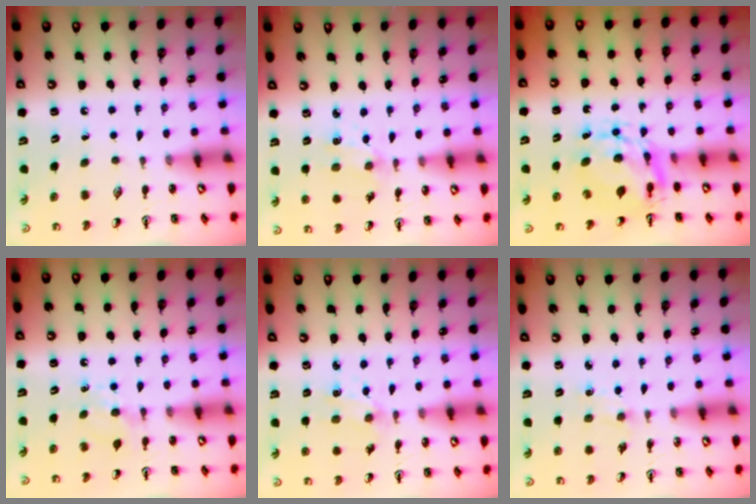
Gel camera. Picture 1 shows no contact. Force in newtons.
{"total": 1.7, "press": 1.6, "slide": 0.5}
{"total": 8.1, "press": 8.1, "slide": 0.6}
{"total": 4.8, "press": 4.7, "slide": 0.5}
{"total": 1.7, "press": 1.6, "slide": 0.5}
{"total": 1.3, "press": 1.3, "slide": 0.3}